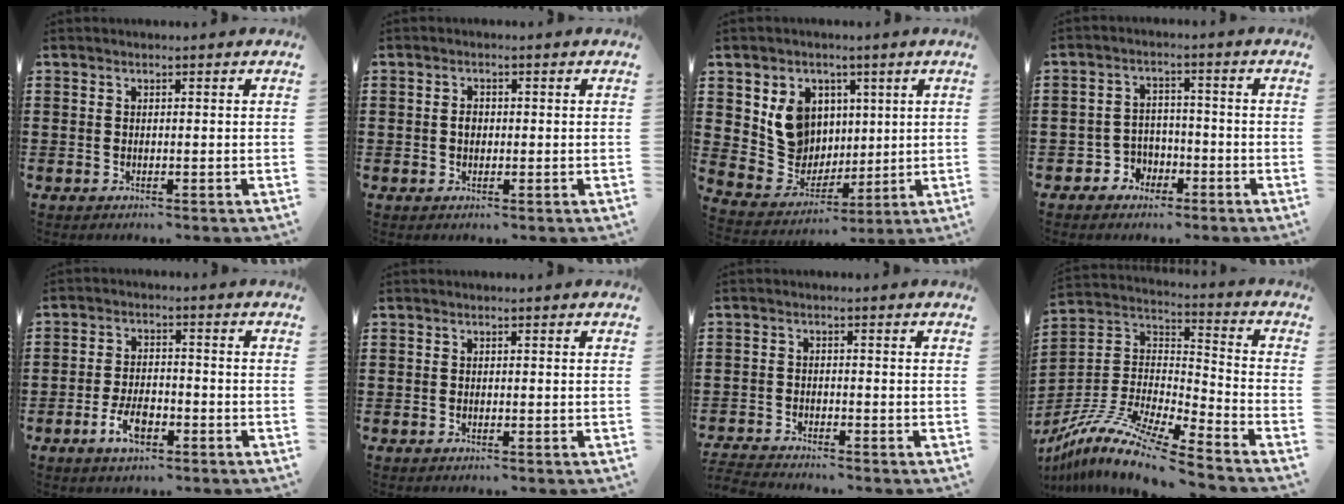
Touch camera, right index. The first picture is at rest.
{"total": 1.6, "force": [-0.1, 1.1, 1.2], "torque": [-0.024, 0.006, -0.003]}
{"total": 9.6, "force": [2.8, 8.6, 3.2], "torque": [-0.076, 0.003, 0.060]}
{"total": 3.5, "force": [-2.2, 2.8, 0.3], "torque": [-0.017, 0.011, -0.046]}
{"total": 5.3, "force": [-2.6, 2.3, 4.0], "torque": [-0.093, -0.002, -0.053]}
{"total": 0.0}
{"total": 2.3, "force": [-2.3, 0.0, -0.1], "torque": [-0.003, 0.000, -0.049]}
{"total": 11.9, "force": [-9.9, 1.3, 6.5], "torque": [-0.141, 0.008, -0.200]}